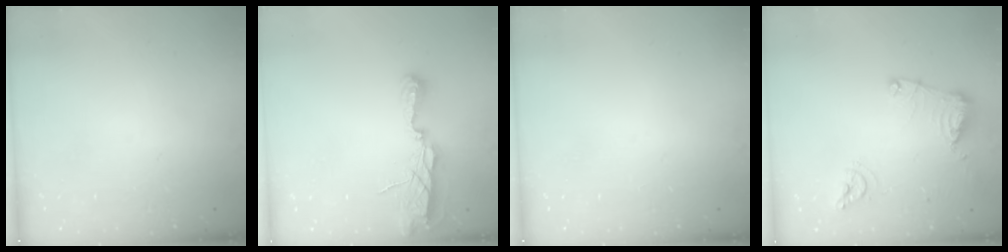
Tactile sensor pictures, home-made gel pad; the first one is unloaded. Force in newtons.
{"total": 7.3, "press": 7.3, "slide": 0.5}
{"total": 0.0}
{"total": 11.9, "press": 11.9, "slide": 1.3}